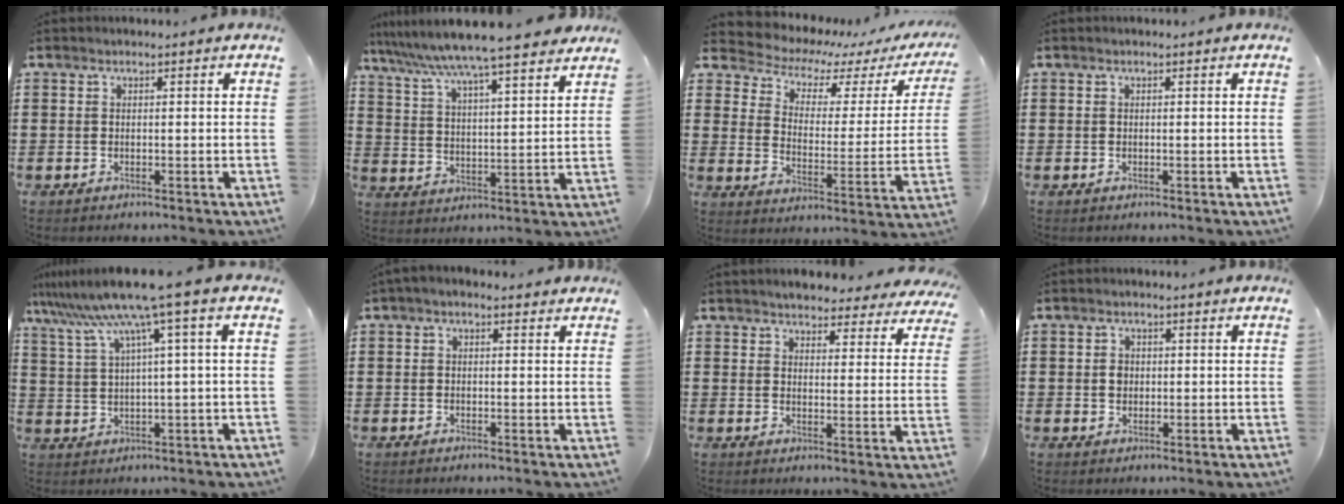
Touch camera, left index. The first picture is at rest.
{"total": 7.3, "force": [6.6, -0.7, 3.0], "torque": [-0.086, -0.045, 0.109]}
{"total": 4.3, "force": [3.7, 1.7, 1.3], "torque": [-0.046, -0.037, 0.056]}
{"total": 0.0}
{"total": 9.2, "force": [5.1, -0.9, 7.5], "torque": [-0.173, -0.030, 0.080]}
{"total": 1.0, "force": [-0.1, 0.6, 0.9], "torque": [-0.017, 0.004, -0.002]}
{"total": 3.7, "force": [3.7, 0.3, 0.2], "torque": [-0.021, -0.016, 0.067]}
{"total": 1.8, "force": [0.3, 1.5, 1.0], "torque": [-0.016, 0.004, 0.002]}